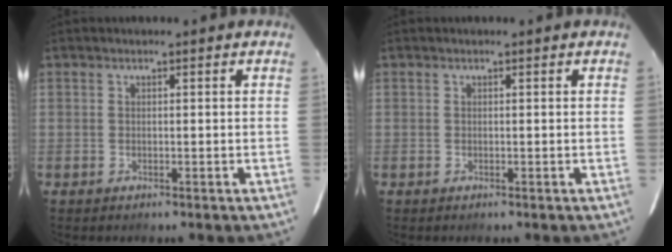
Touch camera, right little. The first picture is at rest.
{"total": 0.0}